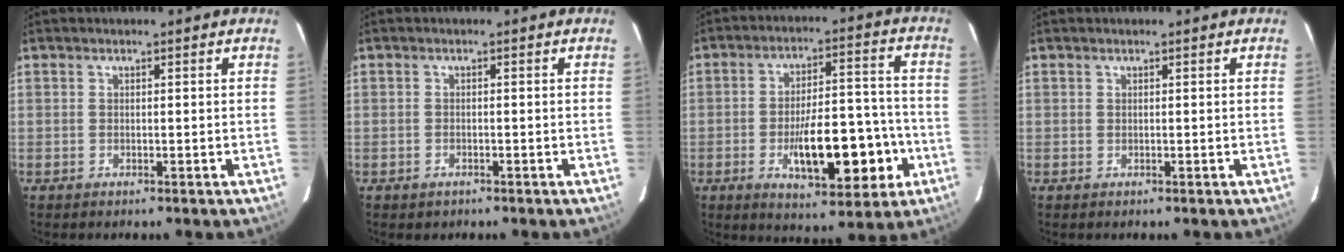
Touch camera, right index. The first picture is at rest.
{"total": 1.0, "force": [-0.7, 0.6, 0.3], "torque": [-0.011, 0.001, -0.005]}
{"total": 14.7, "force": [-4.8, 4.8, 13.0], "torque": [-0.198, 0.017, -0.066]}
{"total": 0.0}